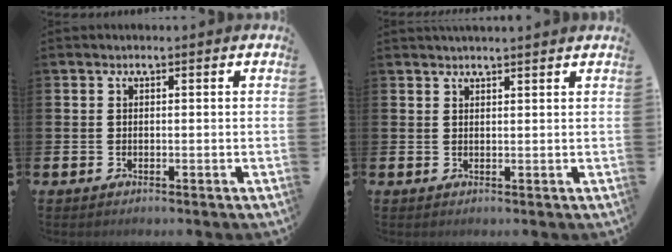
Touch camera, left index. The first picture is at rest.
{"total": 1.7, "force": [1.7, -0.2, 0.1], "torque": [0.003, -0.008, 0.030]}